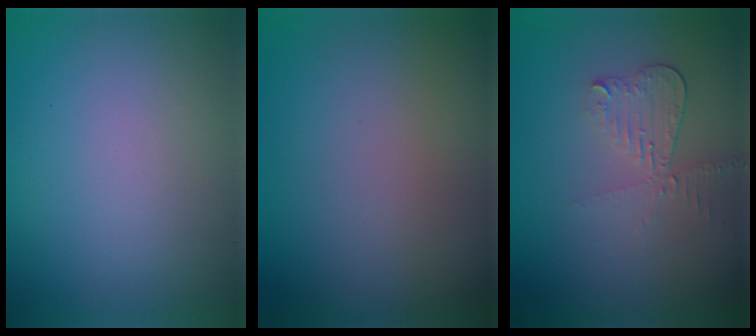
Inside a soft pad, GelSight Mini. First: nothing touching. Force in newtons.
{"total": 0.0}
{"total": 2.5, "press": 2.3, "slide": 0.9}